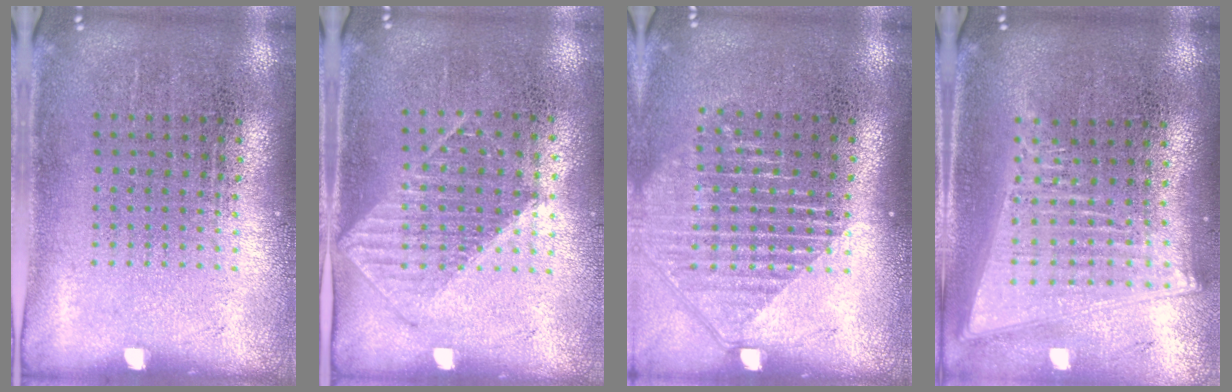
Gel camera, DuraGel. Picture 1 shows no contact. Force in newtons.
{"total": 1.0, "press": 0.9, "slide": 0.3}
{"total": 1.5, "press": 1.4, "slide": 0.6}
{"total": 2.0, "press": 1.7, "slide": 1.1}